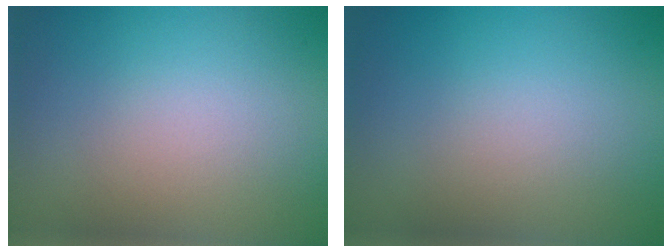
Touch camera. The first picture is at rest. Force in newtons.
{"total": 0.0}